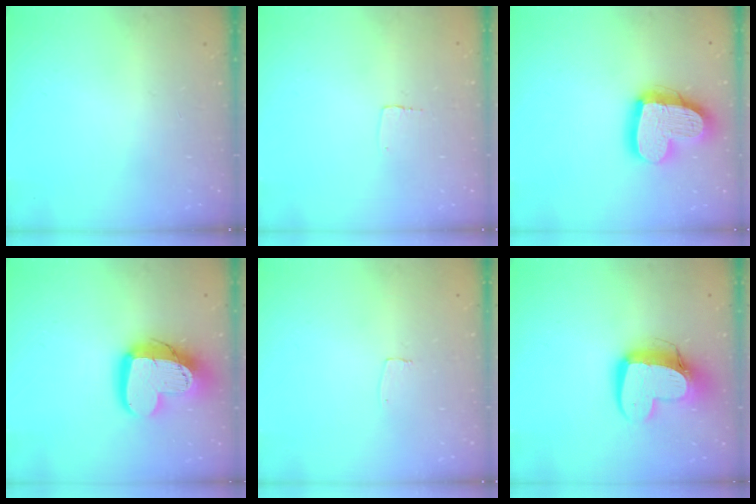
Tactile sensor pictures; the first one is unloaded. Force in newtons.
{"total": 2.3, "press": 2.3, "slide": 0.1}
{"total": 19.3, "press": 19.3, "slide": 1.6}
{"total": 16.5, "press": 16.5, "slide": 1.4}
{"total": 3.0, "press": 3.0, "slide": 0.2}
{"total": 14.4, "press": 14.3, "slide": 1.3}